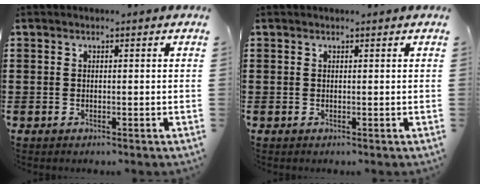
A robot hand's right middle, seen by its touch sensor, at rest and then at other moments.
{"total": 0.0}